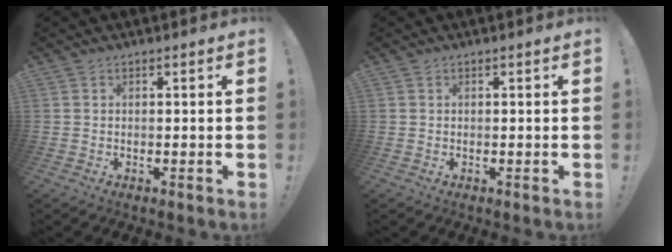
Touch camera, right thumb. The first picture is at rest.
{"total": 0.0}